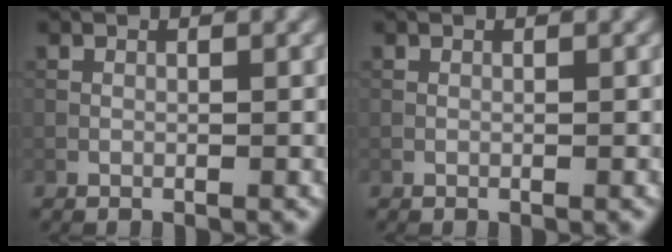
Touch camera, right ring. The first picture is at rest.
{"total": 0.0}